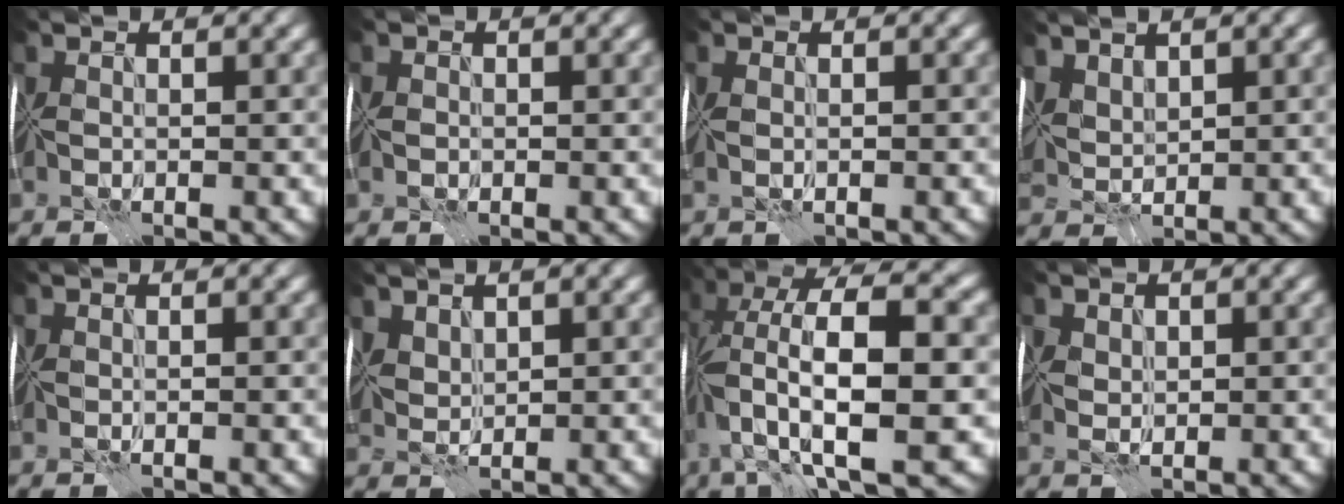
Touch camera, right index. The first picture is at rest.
{"total": 1.7, "force": [-0.2, 1.4, 0.9], "torque": [-0.003, 0.011, -0.011]}
{"total": 0.8, "force": [0.1, 0.3, 0.8], "torque": [-0.011, 0.010, 0.006]}
{"total": 4.2, "force": [3.3, 2.0, 1.9], "torque": [-0.052, 0.009, 0.066]}
{"total": 0.6, "force": [-0.3, -0.5, -0.2], "torque": [0.005, -0.002, -0.001]}
{"total": 2.0, "force": [1.7, 0.8, 0.6], "torque": [-0.021, -0.001, 0.048]}
{"total": 12.2, "force": [-0.3, 4.0, 11.5], "torque": [-0.229, 0.016, -0.007]}
{"total": 1.7, "force": [1.1, 0.9, 0.9], "torque": [-0.011, 0.018, 0.012]}